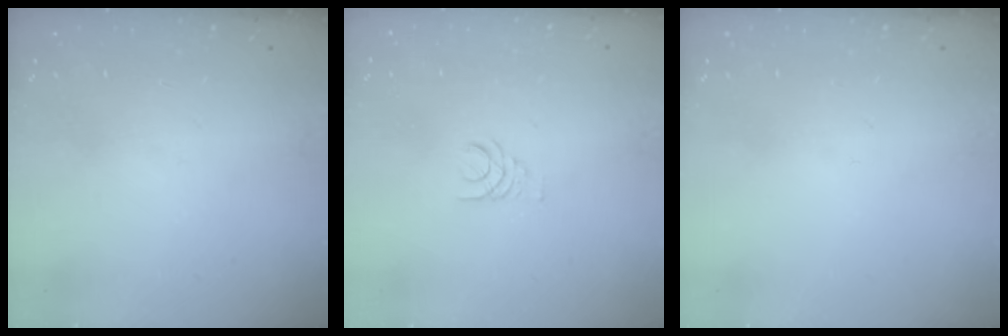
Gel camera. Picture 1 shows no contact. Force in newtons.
{"total": 1.4, "press": 1.4, "slide": 0.2}
{"total": 0.0}